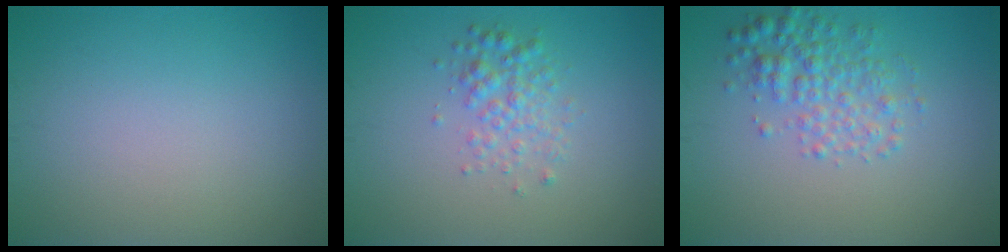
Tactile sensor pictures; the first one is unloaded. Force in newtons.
{"total": 2.3, "press": 2.3, "slide": 0.1}
{"total": 3.3, "press": 3.3, "slide": 0.1}